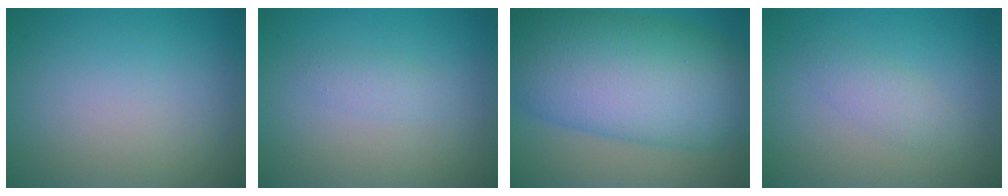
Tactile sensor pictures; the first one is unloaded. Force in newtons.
{"total": 1.2, "press": 1.2, "slide": 0.1}
{"total": 14.5, "press": 14.5, "slide": 0.1}
{"total": 1.8, "press": 1.8, "slide": 0.1}